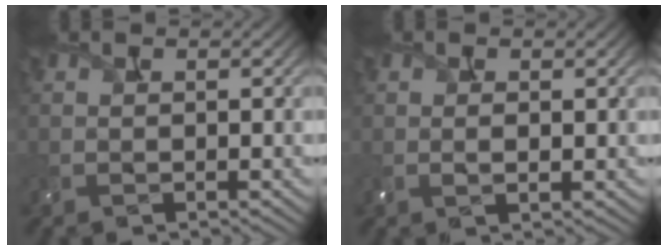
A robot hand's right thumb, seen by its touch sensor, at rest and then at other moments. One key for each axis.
{"total": 1.3, "fx": 0.2, "fy": 0.4, "fz": 1.2, "tx": -0.023, "ty": 0.000, "tz": 0.004}